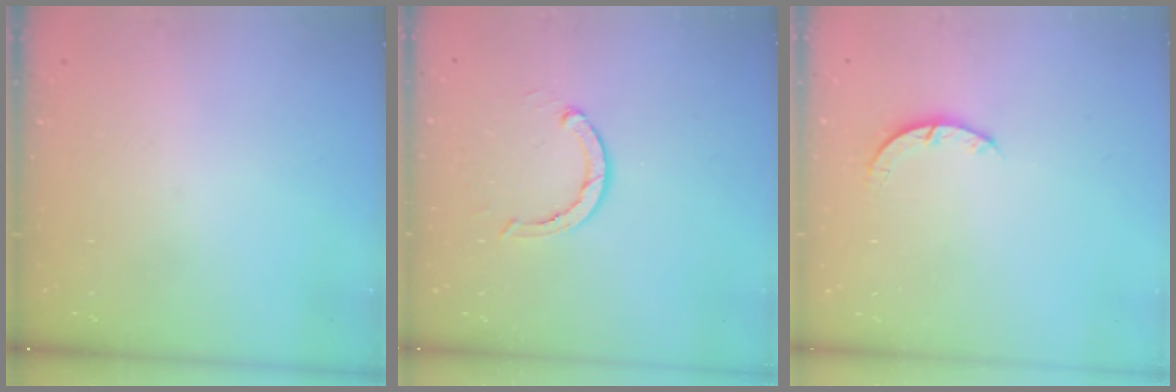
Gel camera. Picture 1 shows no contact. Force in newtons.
{"total": 2.9, "press": 2.9, "slide": 0.5}
{"total": 2.9, "press": 2.9, "slide": 0.4}